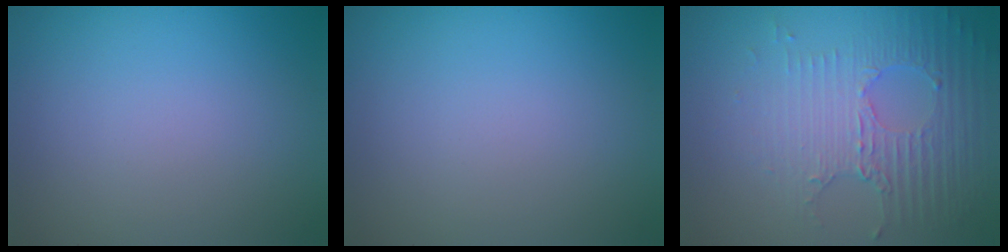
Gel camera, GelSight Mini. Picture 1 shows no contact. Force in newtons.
{"total": 0.0}
{"total": 5.3, "press": 3.3, "slide": 4.1}